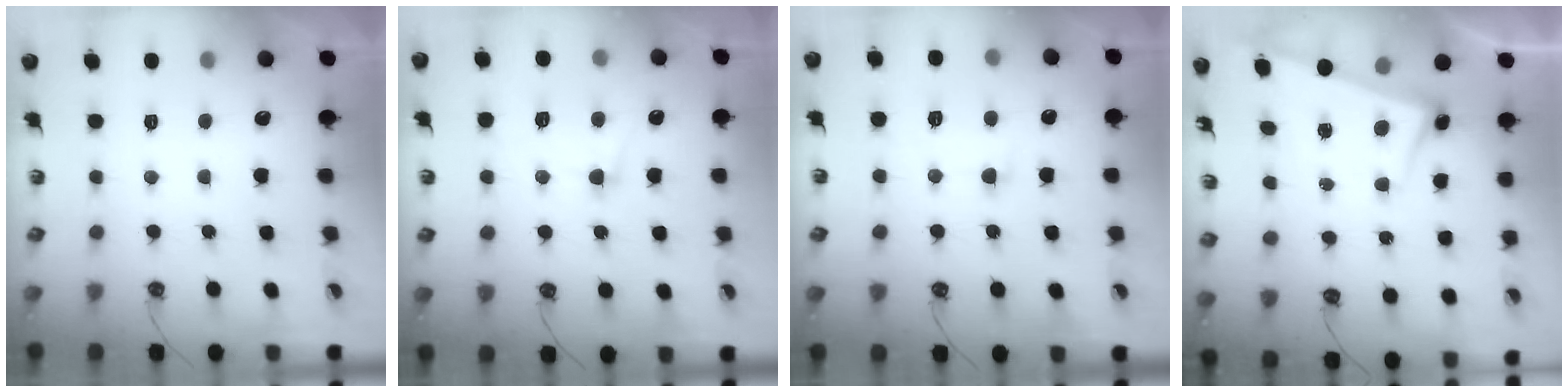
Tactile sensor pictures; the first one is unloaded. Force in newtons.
{"total": 5.8, "press": 5.7, "slide": 0.6}
{"total": 1.6, "press": 1.4, "slide": 0.8}
{"total": 2.6, "press": 2.5, "slide": 0.9}